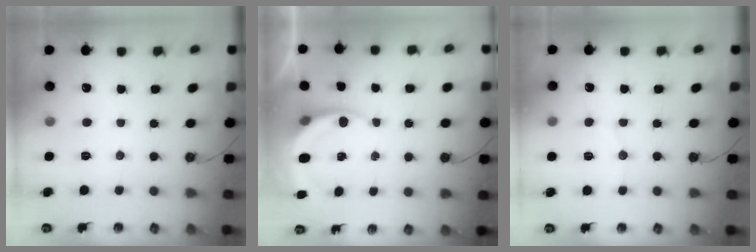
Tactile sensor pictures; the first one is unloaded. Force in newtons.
{"total": 5.6, "press": 5.4, "slide": 1.8}
{"total": 5.1, "press": 5.0, "slide": 1.0}